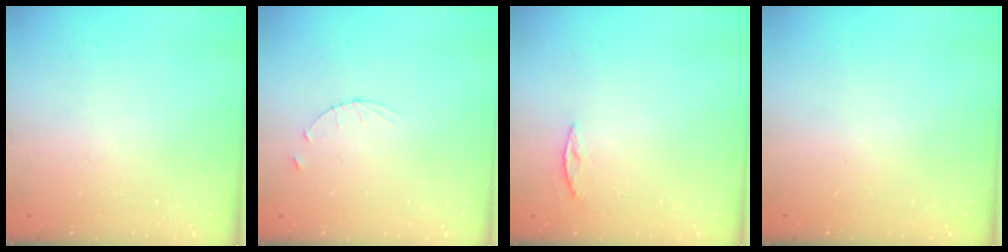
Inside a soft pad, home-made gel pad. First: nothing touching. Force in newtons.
{"total": 3.0, "press": 2.9, "slide": 0.4}
{"total": 3.5, "press": 3.5, "slide": 0.4}
{"total": 0.0}